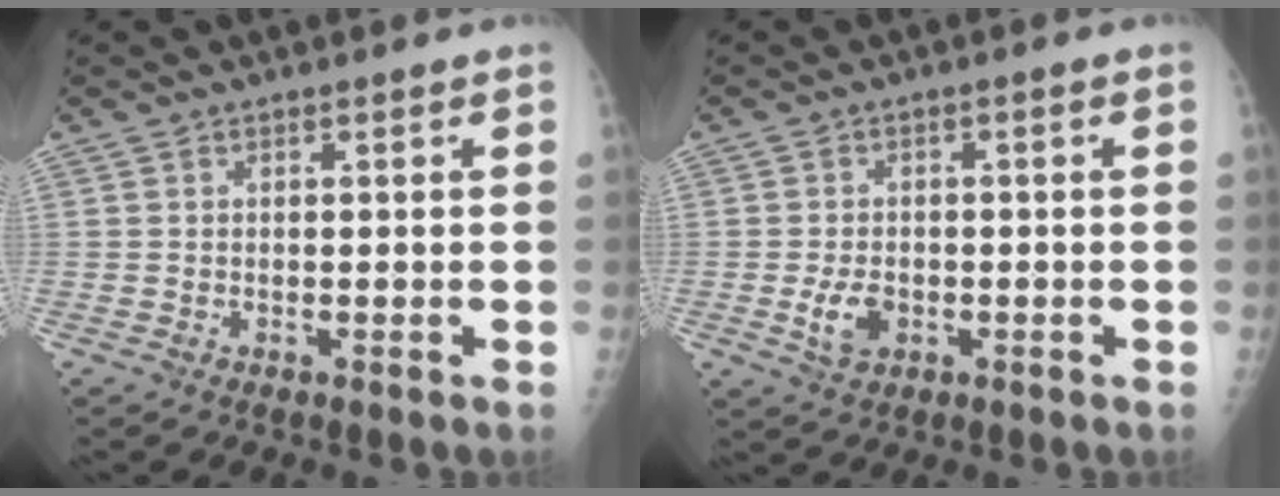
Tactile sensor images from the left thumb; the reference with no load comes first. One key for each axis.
{"total": 4.5, "fx": -1.3, "fy": 2.9, "fz": 3.1, "tx": -0.054, "ty": 0.006, "tz": -0.019}